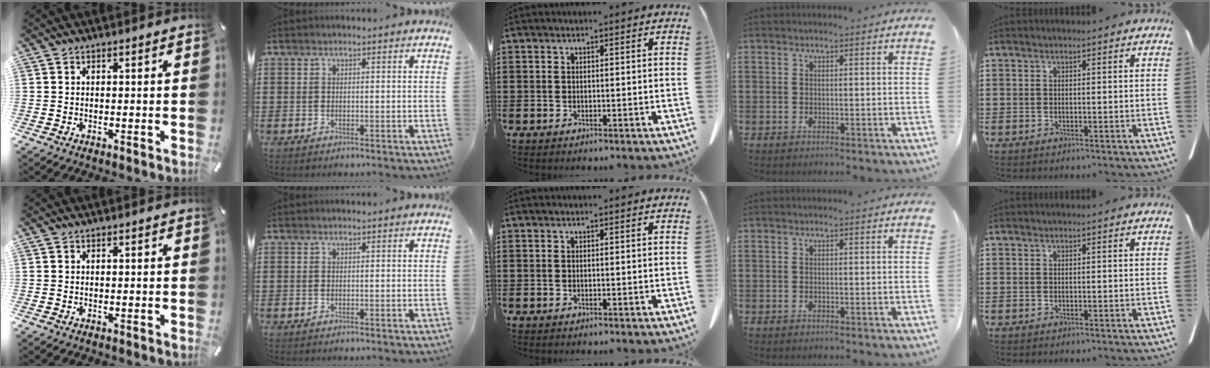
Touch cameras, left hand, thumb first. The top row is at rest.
{}